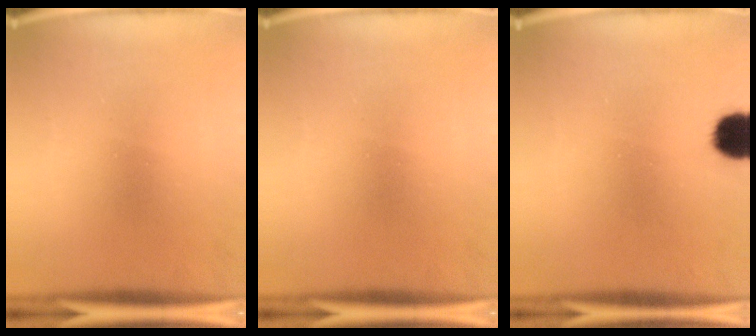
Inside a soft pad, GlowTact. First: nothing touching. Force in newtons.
{"total": 0.0}
{"total": 7.8}